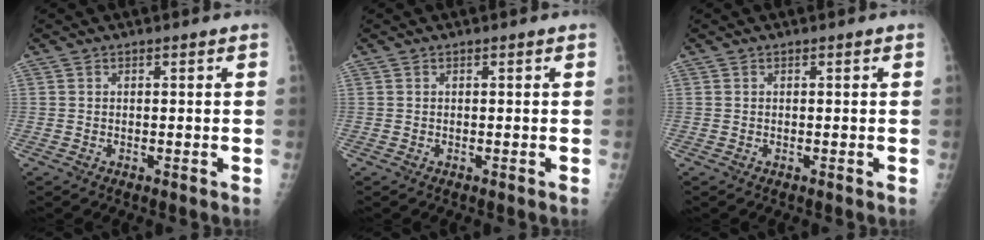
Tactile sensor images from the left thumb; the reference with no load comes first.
{"total": 0.0}
{"total": 0.0}